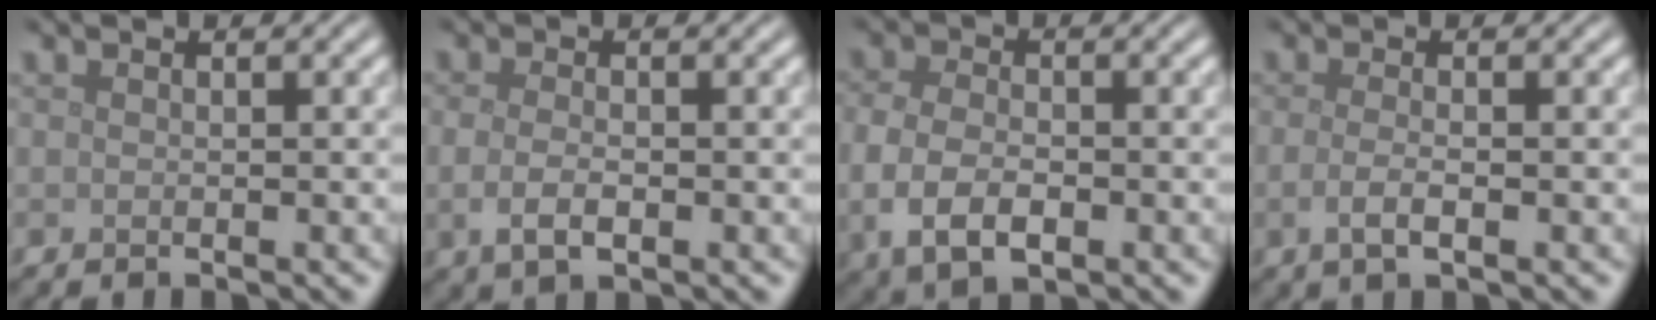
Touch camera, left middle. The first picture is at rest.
{"total": 2.4, "force": [-0.5, 1.2, 2.1], "torque": [-0.045, -0.006, -0.010]}
{"total": 4.7, "force": [-1.2, 2.9, 3.5], "torque": [-0.077, -0.010, -0.025]}
{"total": 2.1, "force": [-0.5, 0.7, 1.9], "torque": [-0.037, -0.003, -0.014]}